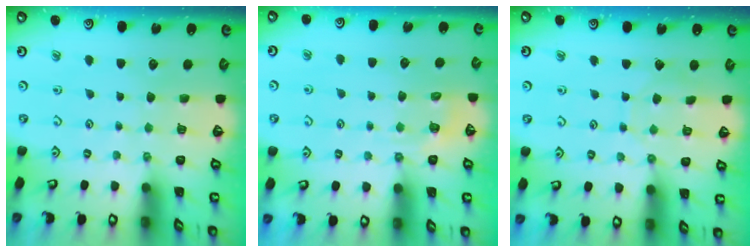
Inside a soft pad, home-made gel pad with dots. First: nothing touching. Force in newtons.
{"total": 2.9, "press": 2.6, "slide": 1.2}
{"total": 6.0, "press": 5.9, "slide": 0.6}